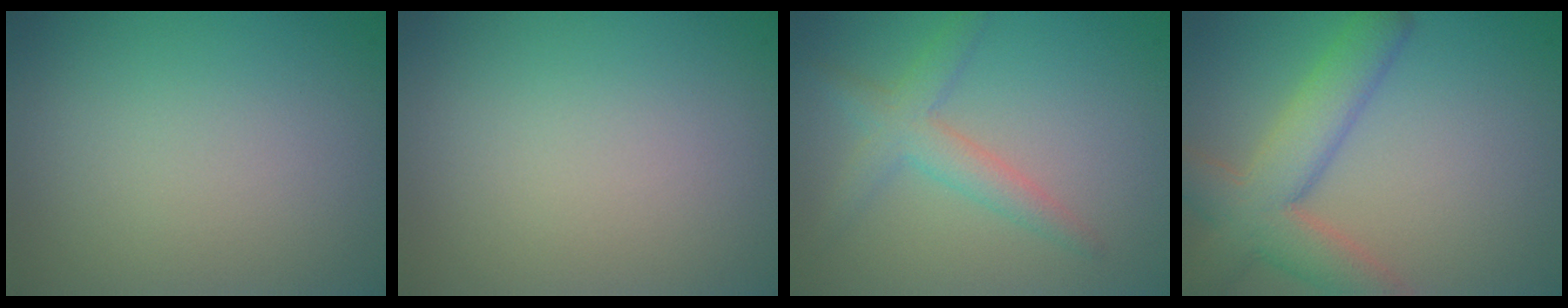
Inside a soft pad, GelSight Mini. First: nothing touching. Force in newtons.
{"total": 0.0}
{"total": 3.0, "press": 3.0, "slide": 0.2}
{"total": 6.8, "press": 6.8, "slide": 0.5}